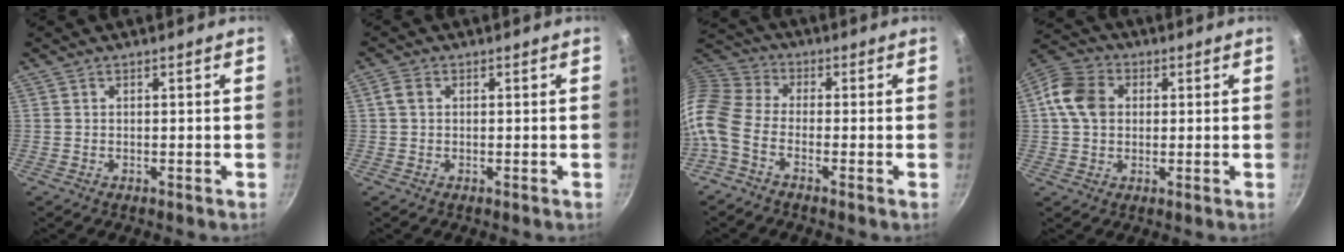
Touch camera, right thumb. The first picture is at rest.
{"total": 2.2, "force": [0.4, 1.6, 1.4], "torque": [-0.027, 0.005, 0.006]}
{"total": 9.8, "force": [-3.8, 6.1, 6.6], "torque": [-0.145, 0.038, -0.103]}
{"total": 9.3, "force": [1.3, 7.2, 5.6], "torque": [-0.088, 0.011, 0.008]}